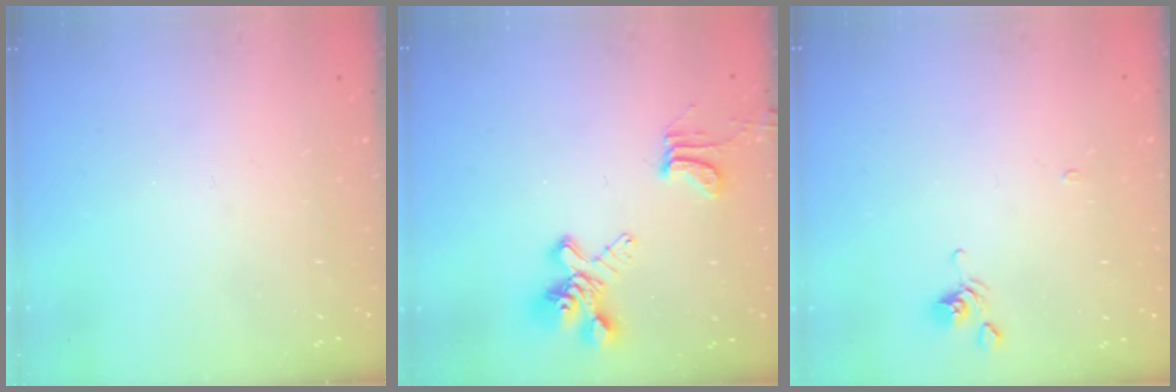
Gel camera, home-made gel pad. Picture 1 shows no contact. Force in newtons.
{"total": 5.3, "press": 5.0, "slide": 1.9}
{"total": 4.1, "press": 4.1, "slide": 0.3}